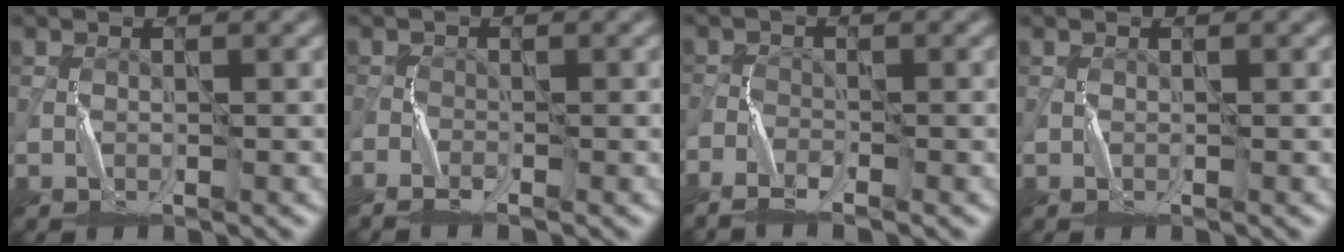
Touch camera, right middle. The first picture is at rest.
{"total": 1.6, "force": [-1.5, 0.2, 0.5], "torque": [-0.015, -0.007, -0.036]}
{"total": 2.9, "force": [-2.5, 0.7, 1.3], "torque": [-0.026, -0.013, -0.055]}
{"total": 0.0}